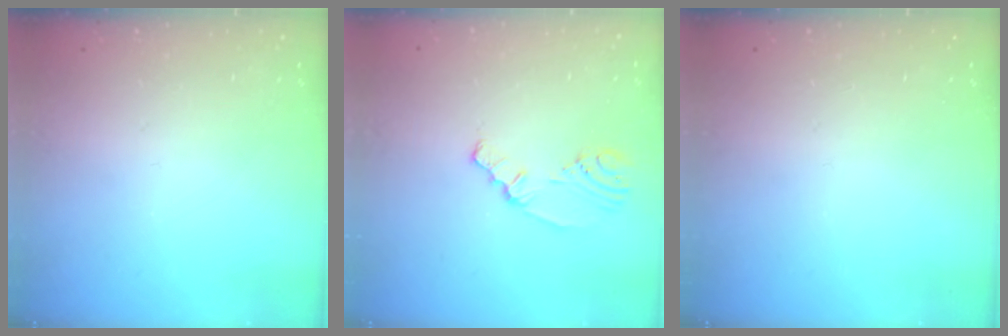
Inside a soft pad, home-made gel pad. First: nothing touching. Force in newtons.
{"total": 2.1, "press": 1.7, "slide": 1.2}
{"total": 0.0}